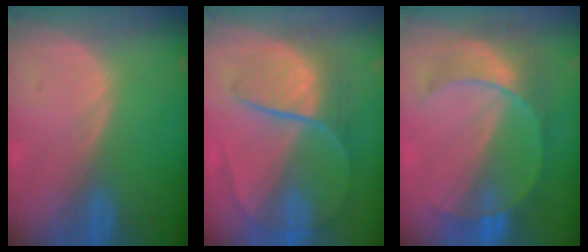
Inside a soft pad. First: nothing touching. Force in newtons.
{"total": 8.5, "press": 7.4, "slide": 4.1}
{"total": 7.3, "press": 7.3, "slide": 0.2}